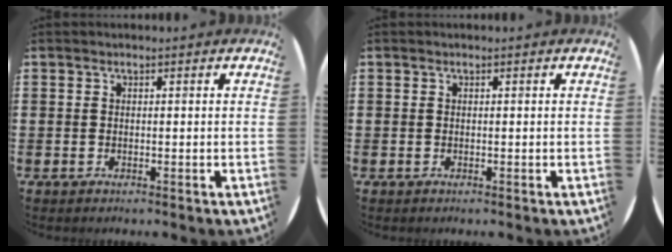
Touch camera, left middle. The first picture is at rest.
{"total": 0.0}